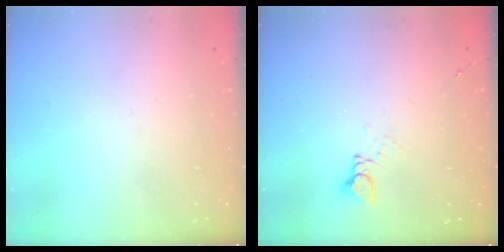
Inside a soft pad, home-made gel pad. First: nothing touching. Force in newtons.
{"total": 2.6, "press": 2.6, "slide": 0.3}